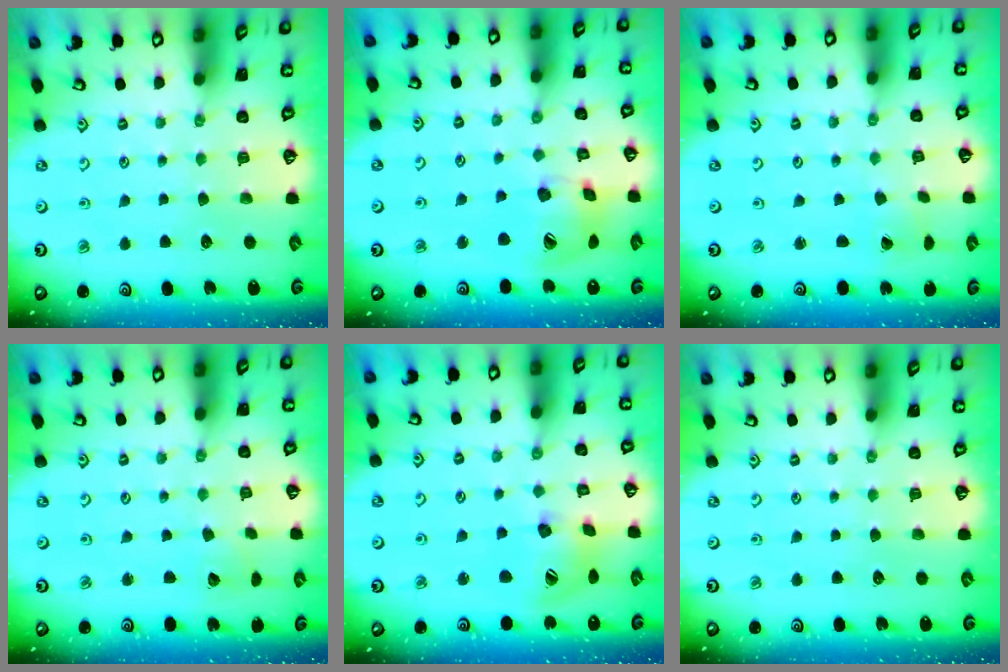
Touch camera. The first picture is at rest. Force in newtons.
{"total": 18.9, "press": 18.6, "slide": 2.9}
{"total": 1.2, "press": 1.2, "slide": 0.4}
{"total": 4.1, "press": 4.1, "slide": 0.4}
{"total": 13.6, "press": 13.5, "slide": 1.3}
{"total": 0.0}